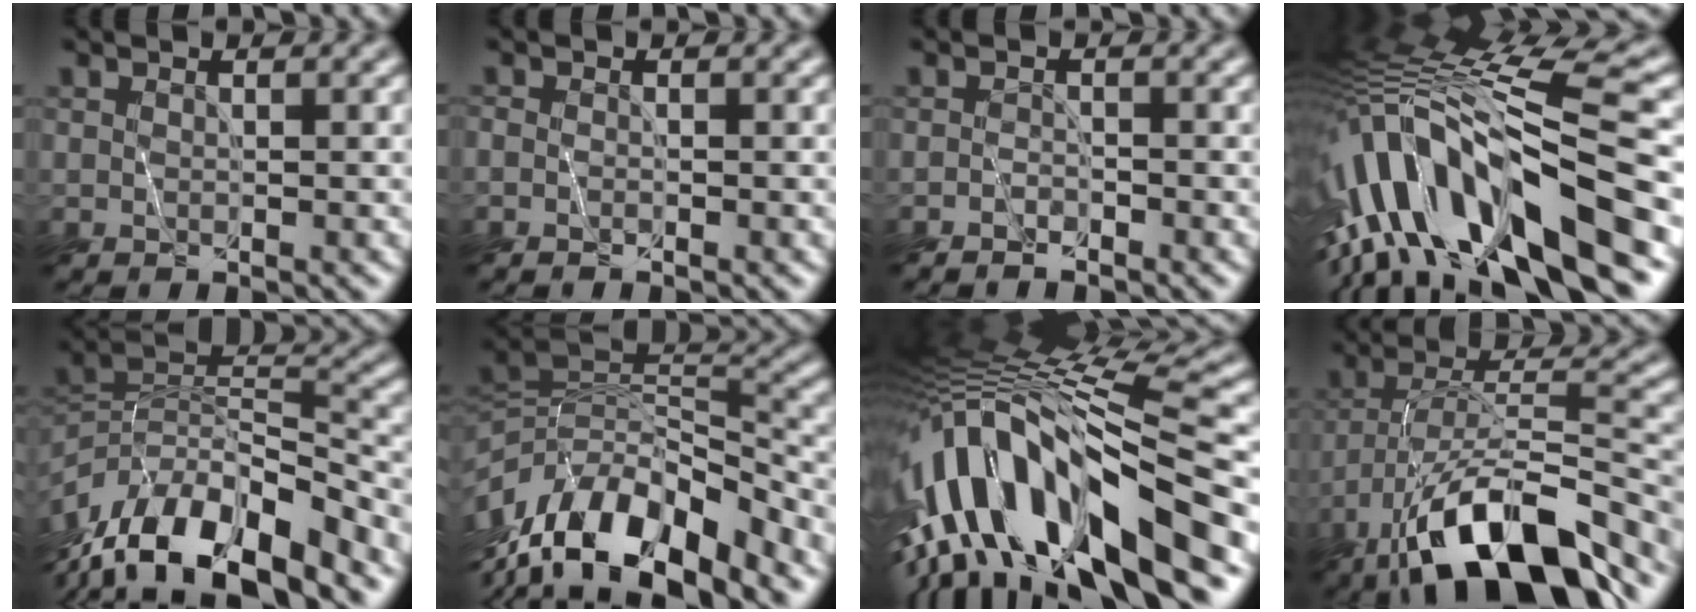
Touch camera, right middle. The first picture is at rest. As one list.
[{"total": 0.8, "force": [-0.8, 0.2, 0.2], "torque": [-0.008, -0.003, -0.020]}, {"total": 1.5, "force": [-1.5, -0.2, -0.3], "torque": [0.003, 0.000, -0.033]}, {"total": 15.2, "force": [-4.2, 3.7, 14.1], "torque": [-0.251, 0.033, -0.075]}, {"total": 13.6, "force": [-10.2, 4.3, 7.8], "torque": [-0.163, 0.008, -0.178]}, {"total": 12.9, "force": [-8.1, 5.1, 8.6], "torque": [-0.168, 0.012, -0.144]}, {"total": 15.1, "force": [-6.4, 4.4, 12.9], "torque": [-0.226, 0.030, -0.114]}, {"total": 12.6, "force": [-9.1, 3.0, 8.3], "torque": [-0.138, 0.013, -0.168]}]